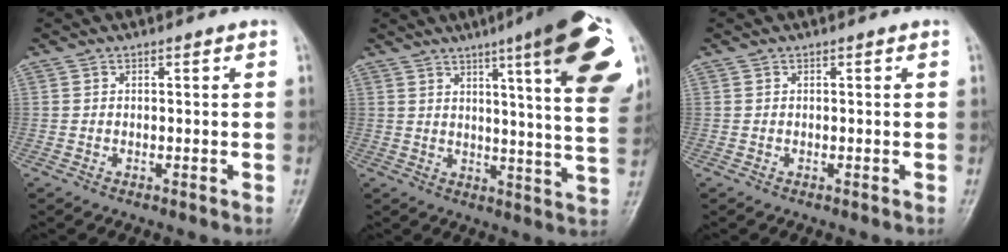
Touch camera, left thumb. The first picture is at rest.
{"total": 21.3, "force": [9.7, 2.7, 18.7], "torque": [-0.230, -0.034, 0.118]}
{"total": 0.0}